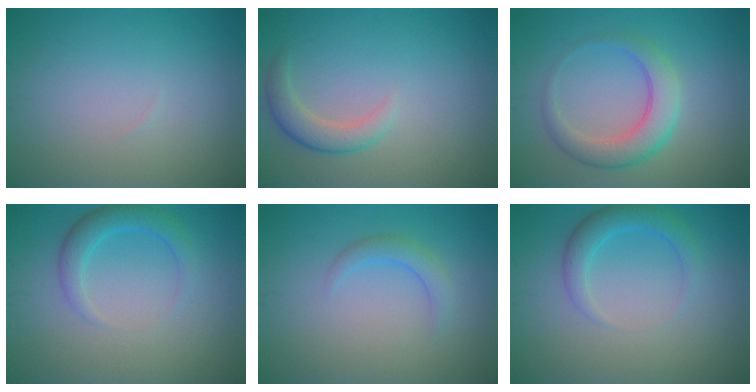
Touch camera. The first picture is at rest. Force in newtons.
{"total": 2.5, "press": 2.5, "slide": 0.3}
{"total": 4.1, "press": 4.0, "slide": 0.3}
{"total": 2.6, "press": 2.6, "slide": 0.2}
{"total": 1.8, "press": 1.8, "slide": 0.2}
{"total": 2.6, "press": 2.6, "slide": 0.2}